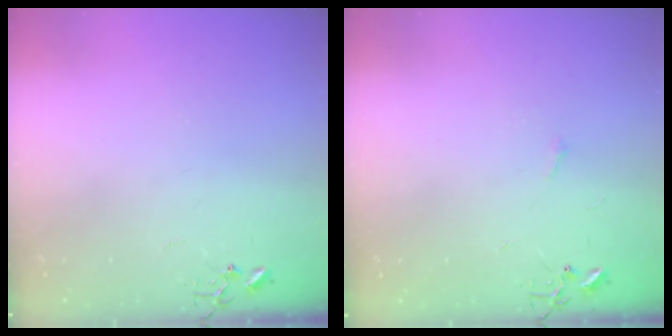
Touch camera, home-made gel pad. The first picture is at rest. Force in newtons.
{"total": 3.5, "press": 3.5, "slide": 0.6}